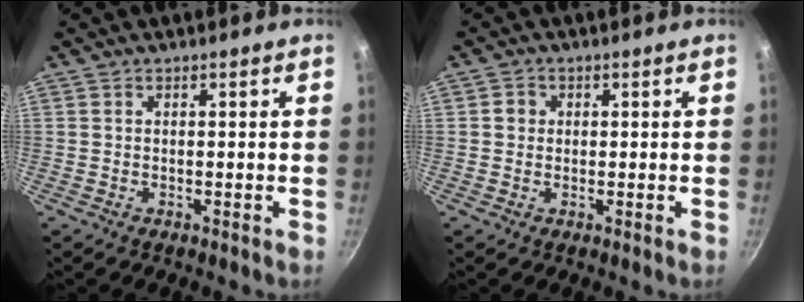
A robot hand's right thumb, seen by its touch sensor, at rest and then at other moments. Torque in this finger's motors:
{"motor_torque": [0.01, 0.75, 0.35, -0.18, 0.02]}